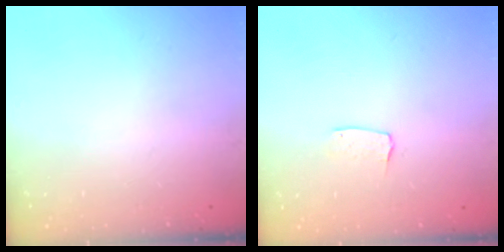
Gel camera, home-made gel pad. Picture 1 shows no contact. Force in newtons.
{"total": 3.7, "press": 3.7, "slide": 0.2}